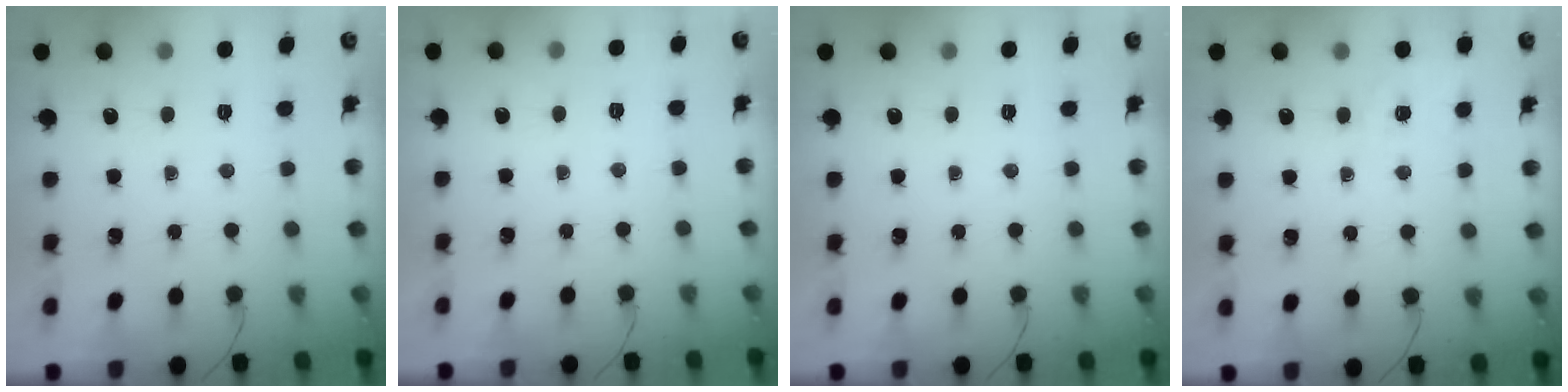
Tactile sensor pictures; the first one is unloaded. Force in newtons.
{"total": 5.9, "press": 5.6, "slide": 1.6}
{"total": 0.0}
{"total": 1.5, "press": 0.3, "slide": 1.5}